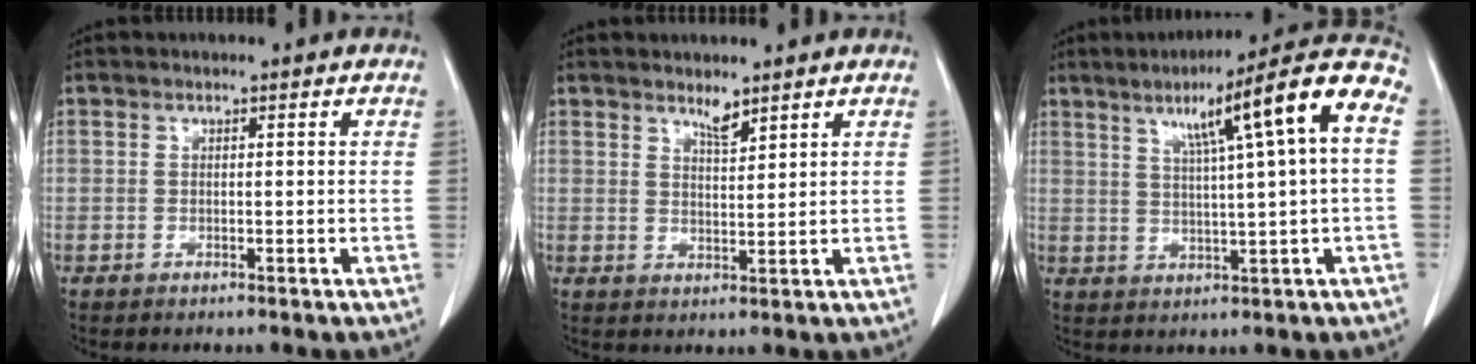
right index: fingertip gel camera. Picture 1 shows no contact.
{"total": 2.5, "force": [2.2, 0.4, 1.3], "torque": [-0.026, -0.007, 0.041]}
{"total": 14.7, "force": [4.1, -0.2, 14.1], "torque": [-0.202, 0.029, 0.056]}